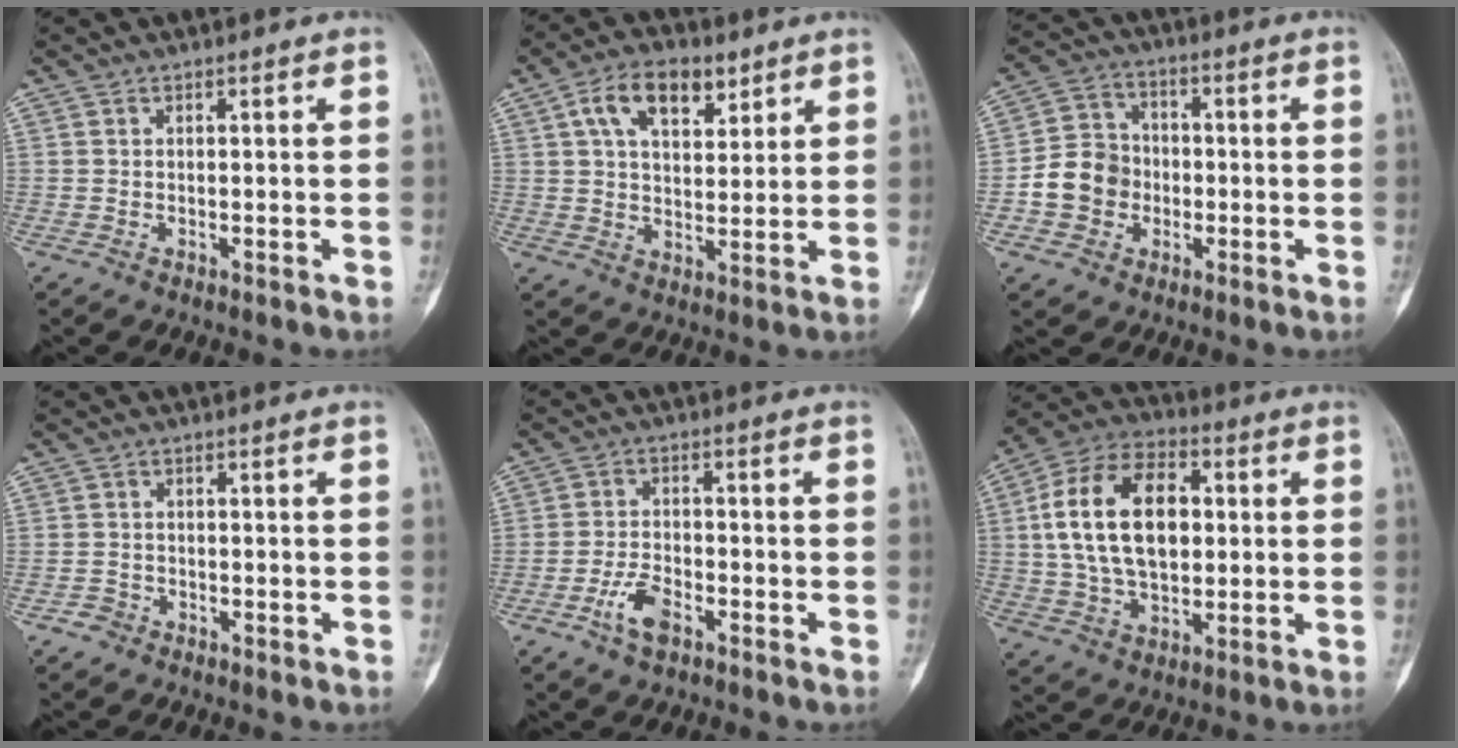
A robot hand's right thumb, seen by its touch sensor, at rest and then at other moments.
{"total": 10.8, "force": [5.2, 6.0, 7.4], "torque": [-0.105, -0.010, 0.089]}
{"total": 9.4, "force": [-2.1, 8.3, 3.9], "torque": [-0.044, 0.025, -0.043]}
{"total": 1.6, "force": [-1.1, 1.2, 0.0], "torque": [0.005, 0.008, -0.024]}
{"total": 5.6, "force": [-3.1, 2.7, 3.9], "torque": [-0.074, 0.016, -0.057]}
{"total": 18.9, "force": [2.4, 11.7, 14.7], "torque": [-0.248, 0.018, 0.040]}